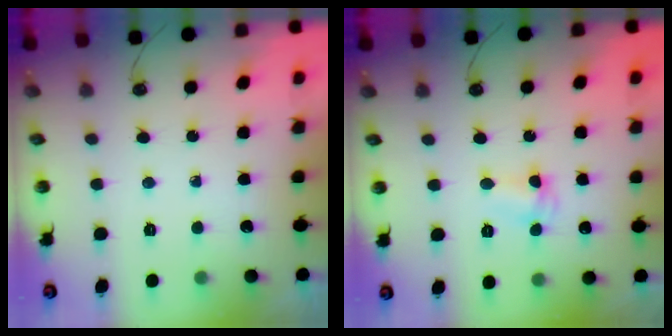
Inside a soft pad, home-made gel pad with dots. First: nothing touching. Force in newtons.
{"total": 2.6, "press": 2.6, "slide": 0.6}